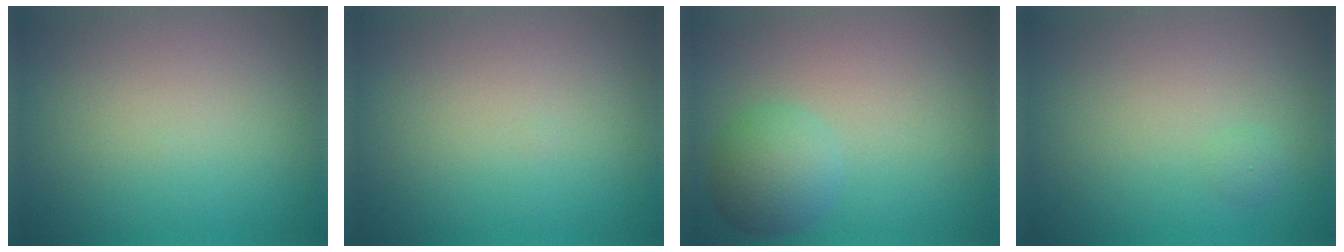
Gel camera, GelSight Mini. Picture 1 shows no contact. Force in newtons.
{"total": 0.0}
{"total": 3.6, "press": 3.6, "slide": 0.1}
{"total": 0.6, "press": 0.6, "slide": 0.0}